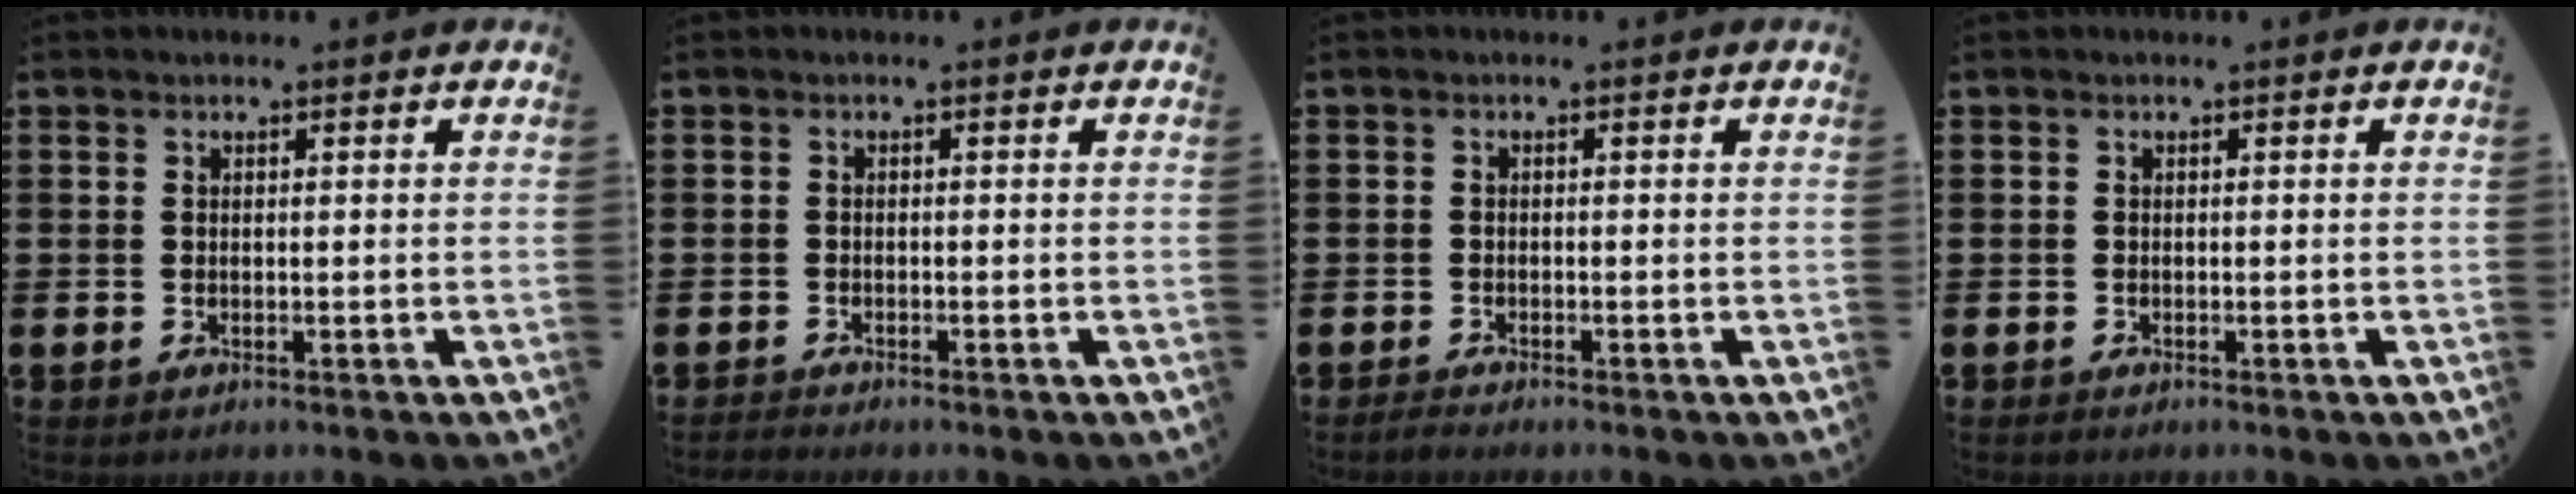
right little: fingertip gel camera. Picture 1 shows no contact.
{"total": 0.7, "force": [-0.7, 0.0, 0.1], "torque": [-0.003, -0.002, -0.015]}
{"total": 0.8, "force": [-0.7, 0.0, 0.4], "torque": [-0.008, -0.002, -0.013]}
{"total": 0.0}